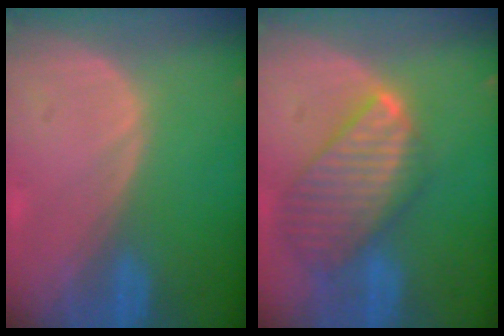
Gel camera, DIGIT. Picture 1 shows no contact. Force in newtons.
{"total": 9.7, "press": 8.4, "slide": 4.9}